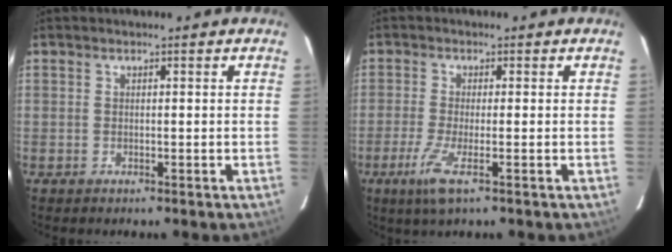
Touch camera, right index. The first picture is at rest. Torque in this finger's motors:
{"motor_torque": [0.26, -0.11, 0.12, 0.07]}